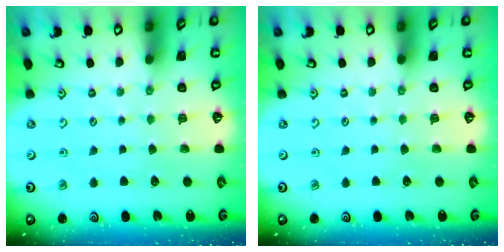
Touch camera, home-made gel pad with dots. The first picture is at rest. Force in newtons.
{"total": 0.0}